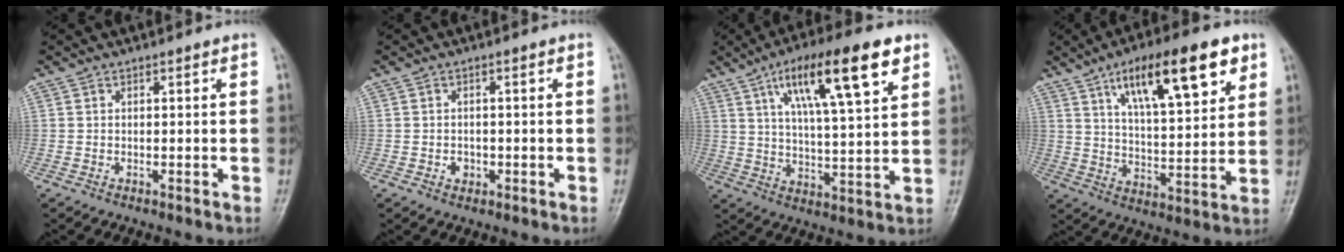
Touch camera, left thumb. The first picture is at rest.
{"total": 1.5, "force": [-0.6, 1.3, 0.5], "torque": [-0.001, 0.004, -0.007]}
{"total": 17.3, "force": [8.6, 4.2, 14.4], "torque": [-0.222, -0.018, 0.144]}
{"total": 18.1, "force": [9.4, 5.9, 14.3], "torque": [-0.197, -0.031, 0.152]}